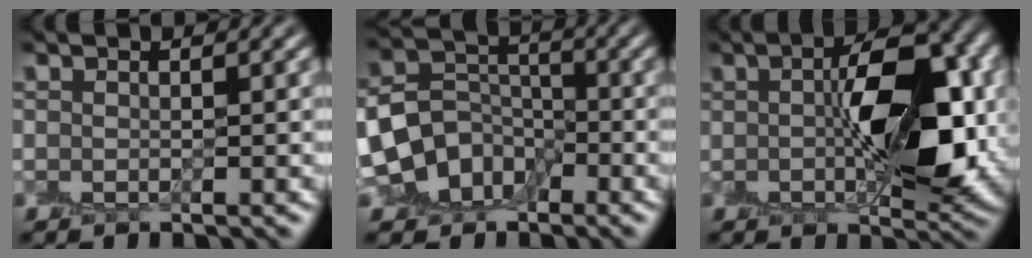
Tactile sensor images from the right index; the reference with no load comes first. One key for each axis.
{"total": 6.1, "fx": -2.7, "fy": 4.8, "fz": 2.7, "tx": -0.047, "ty": 0.000, "tz": -0.056}
{"total": 9.8, "fx": 0.5, "fy": 4.2, "fz": 8.8, "tx": -0.132, "ty": 0.010, "tz": 0.010}